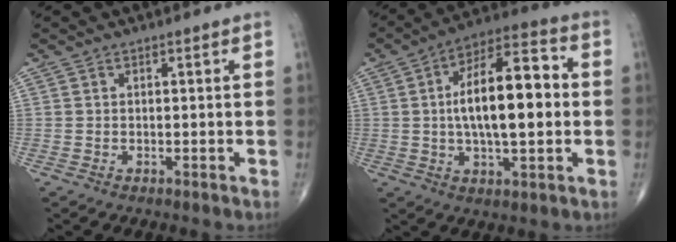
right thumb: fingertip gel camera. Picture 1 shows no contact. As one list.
[{"total": 17.5, "force": [0.6, 7.0, 16.0], "torque": [-0.251, 0.026, 0.004]}]